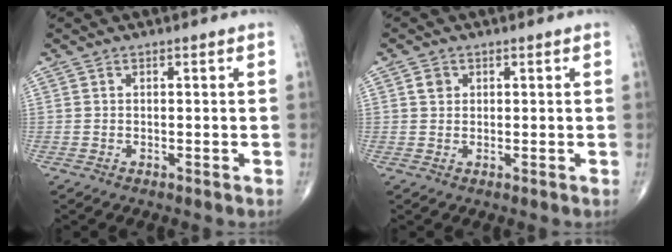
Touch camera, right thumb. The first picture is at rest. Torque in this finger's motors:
{"motor_torque": [0.21, 0.46, 0.44, 0.34, 0.00]}